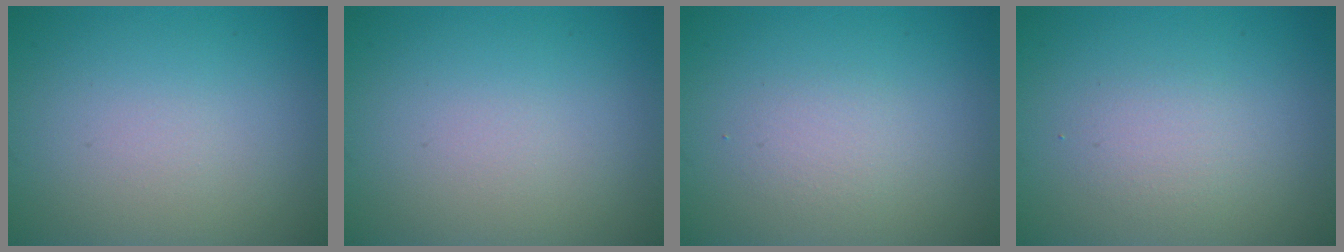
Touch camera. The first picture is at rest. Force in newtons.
{"total": 0.0}
{"total": 1.3, "press": 1.3, "slide": 0.0}
{"total": 1.5, "press": 1.5, "slide": 0.1}